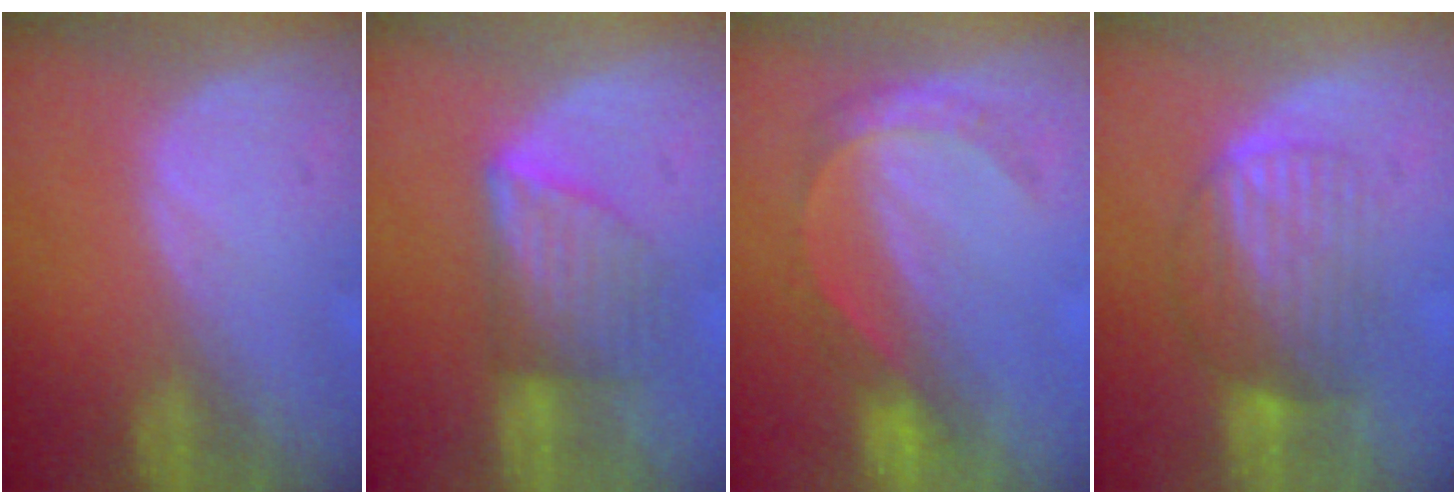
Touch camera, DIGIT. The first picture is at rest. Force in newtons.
{"total": 5.9, "press": 5.7, "slide": 1.5}
{"total": 4.4, "press": 4.4, "slide": 0.5}
{"total": 6.6, "press": 6.3, "slide": 1.9}